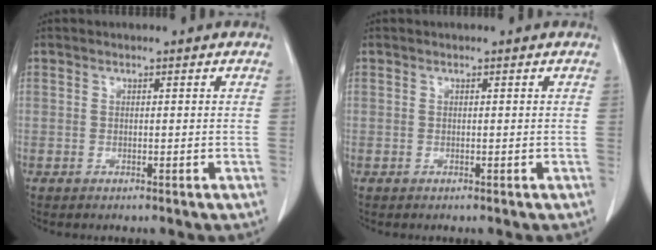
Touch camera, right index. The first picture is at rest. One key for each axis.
{"total": 0.0}